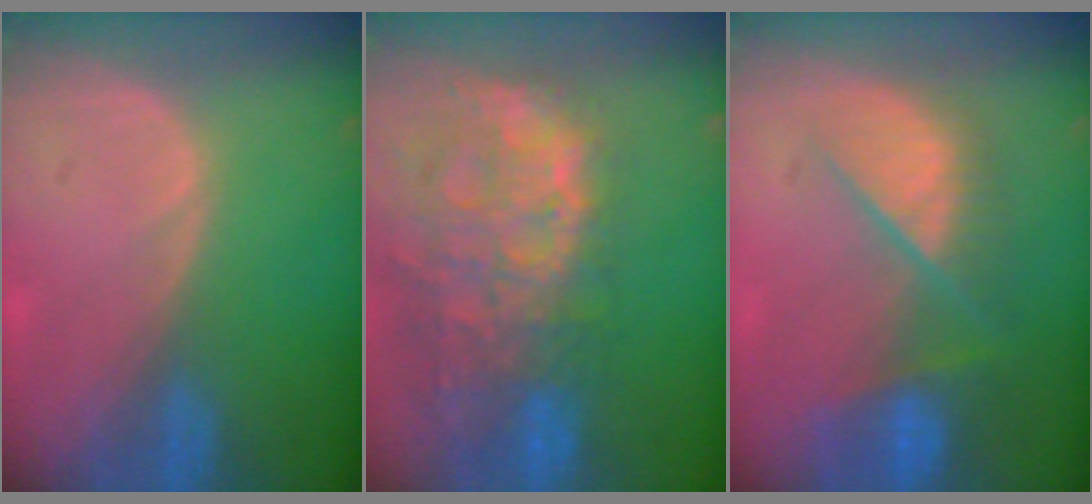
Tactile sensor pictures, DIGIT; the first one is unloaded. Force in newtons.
{"total": 13.8, "press": 11.2, "slide": 8.0}
{"total": 9.6, "press": 8.2, "slide": 5.0}